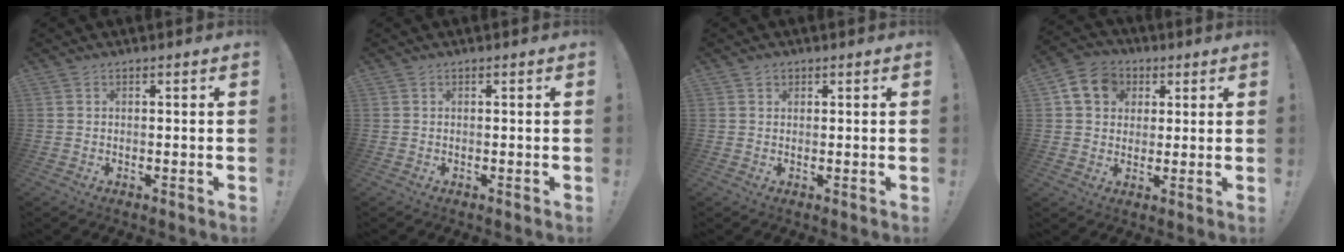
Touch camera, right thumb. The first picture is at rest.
{"total": 0.0}
{"total": 1.2, "force": [0.8, 0.9, 0.2], "torque": [-0.003, 0.001, 0.014]}
{"total": 10.6, "force": [3.7, 9.0, 4.4], "torque": [-0.063, -0.004, 0.076]}